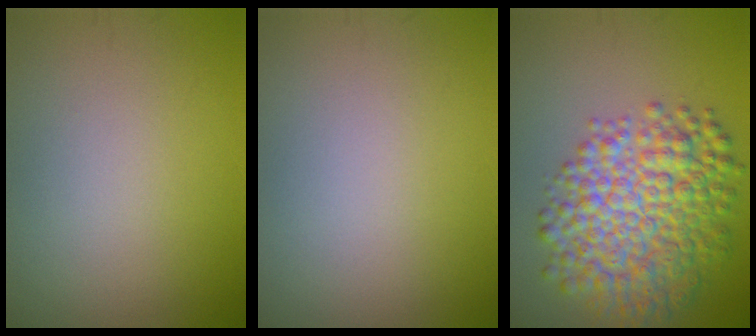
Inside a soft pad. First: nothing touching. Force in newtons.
{"total": 0.0}
{"total": 8.6, "press": 8.6, "slide": 0.1}